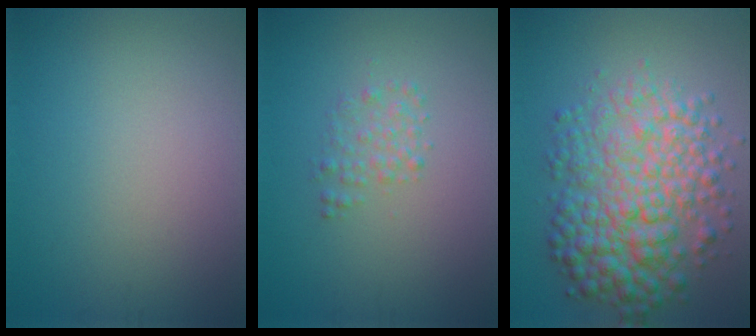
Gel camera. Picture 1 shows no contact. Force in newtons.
{"total": 1.5, "press": 1.5, "slide": 0.0}
{"total": 8.4, "press": 8.4, "slide": 0.1}